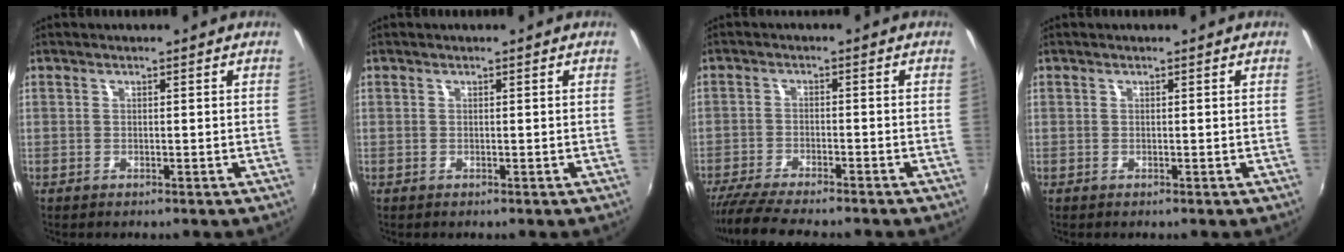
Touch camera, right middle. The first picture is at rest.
{"total": 0.0}
{"total": 10.1, "force": [-9.0, 0.9, 4.6], "torque": [-0.110, -0.030, -0.150]}
{"total": 0.0}